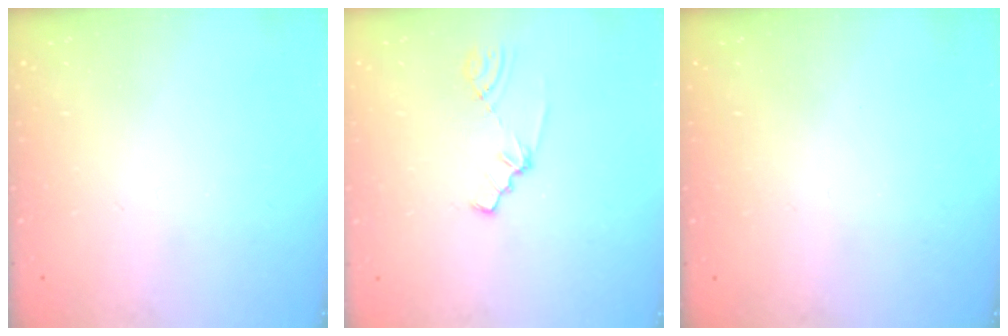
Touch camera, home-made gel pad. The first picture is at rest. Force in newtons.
{"total": 1.5, "press": 1.5, "slide": 0.3}
{"total": 0.0}